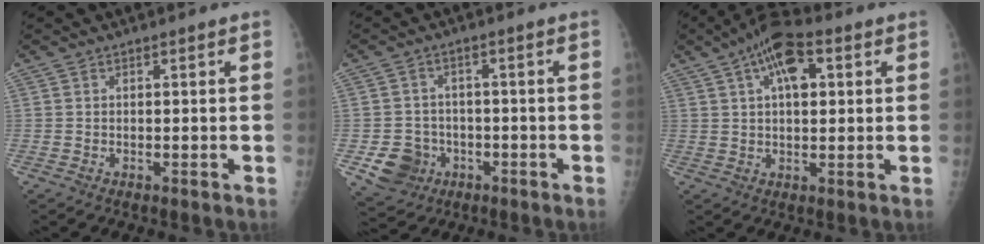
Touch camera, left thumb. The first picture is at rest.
{"total": 7.4, "force": [-2.6, 6.6, 2.1], "torque": [-0.017, 0.016, -0.032]}
{"total": 10.4, "force": [4.0, 5.0, 8.3], "torque": [-0.129, 0.014, 0.060]}